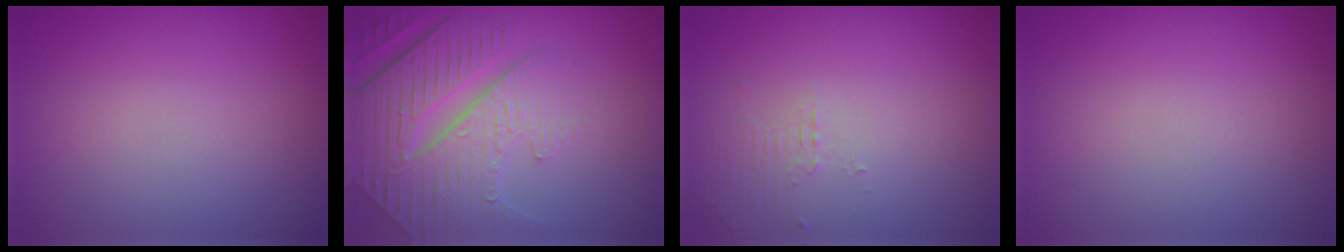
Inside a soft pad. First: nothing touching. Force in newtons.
{"total": 8.6, "press": 6.1, "slide": 6.1}
{"total": 1.1, "press": 0.2, "slide": 1.0}
{"total": 0.0}